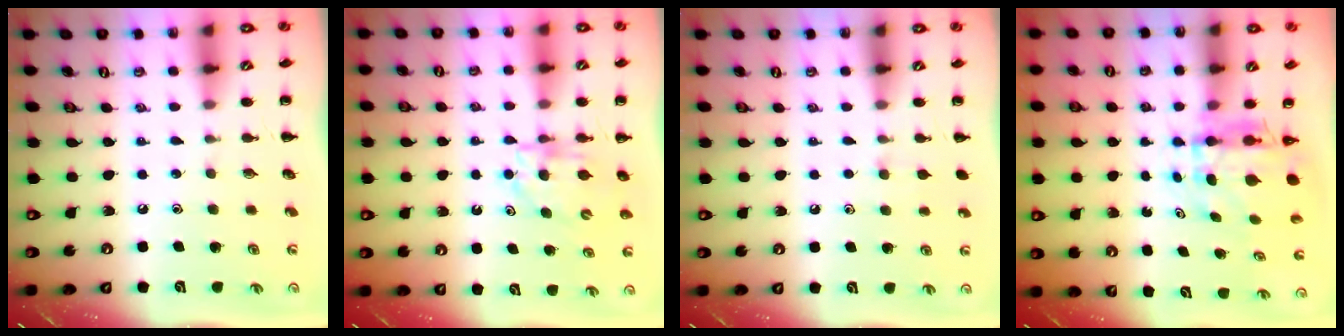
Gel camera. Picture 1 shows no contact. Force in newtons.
{"total": 5.8, "press": 5.8, "slide": 0.5}
{"total": 4.8, "press": 4.5, "slide": 1.7}
{"total": 5.3, "press": 5.2, "slide": 1.0}